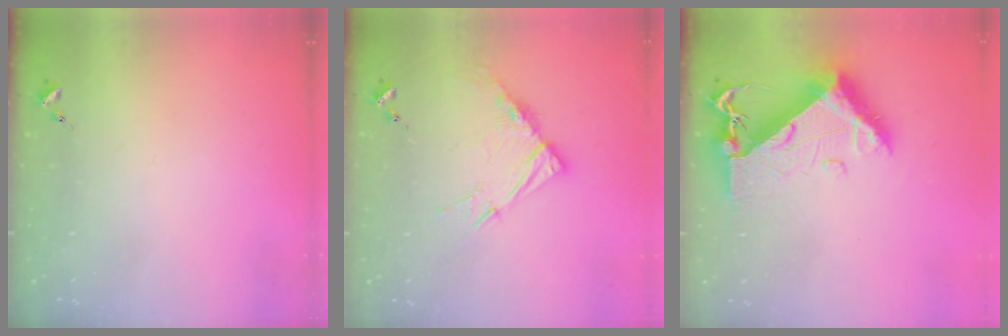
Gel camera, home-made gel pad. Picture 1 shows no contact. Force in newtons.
{"total": 10.5, "press": 10.4, "slide": 1.0}
{"total": 11.3, "press": 11.3, "slide": 1.2}